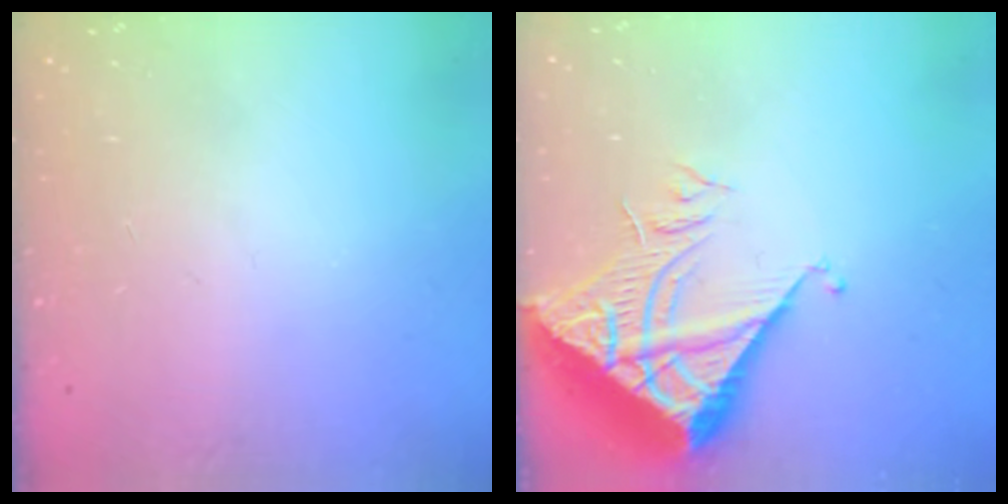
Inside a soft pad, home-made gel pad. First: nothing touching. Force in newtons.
{"total": 8.4, "press": 8.4, "slide": 1.0}